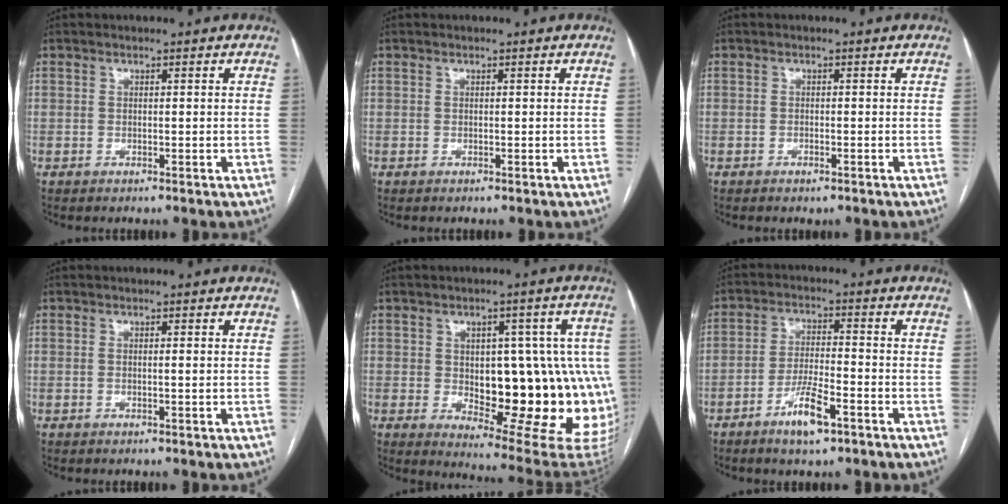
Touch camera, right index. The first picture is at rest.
{"total": 0.0}
{"total": 0.9, "force": [-0.6, 0.4, 0.5], "torque": [-0.011, -0.001, -0.004]}
{"total": 0.7, "force": [0.0, 0.0, 0.7], "torque": [-0.013, 0.000, 0.001]}
{"total": 21.0, "force": [-1.3, 8.6, 19.1], "torque": [-0.171, 0.022, 0.014]}
{"total": 6.9, "force": [-4.1, 1.3, 5.4], "torque": [-0.108, -0.003, -0.070]}